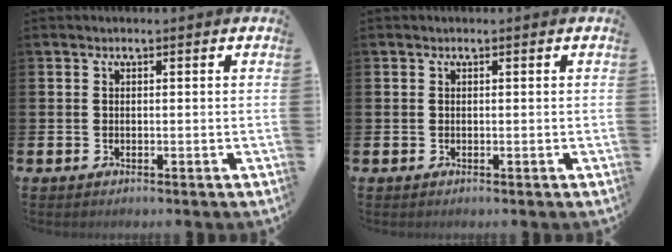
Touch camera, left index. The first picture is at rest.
{"total": 0.0}